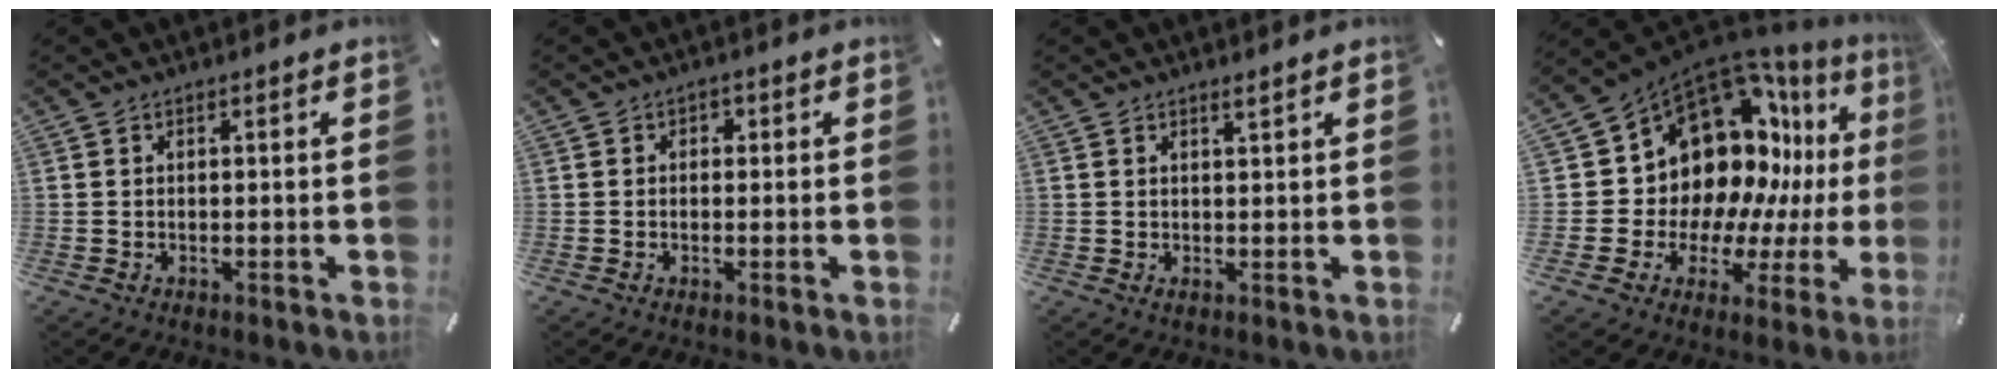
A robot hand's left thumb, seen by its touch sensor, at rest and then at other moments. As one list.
[{"total": 1.3, "force": [-0.4, 1.2, 0.4], "torque": [-0.008, 0.007, -0.010]}, {"total": 1.4, "force": [0.9, 0.0, 1.0], "torque": [-0.019, -0.003, 0.017]}, {"total": 16.5, "force": [7.6, 12.8, 7.0], "torque": [-0.091, -0.099, 0.160]}]